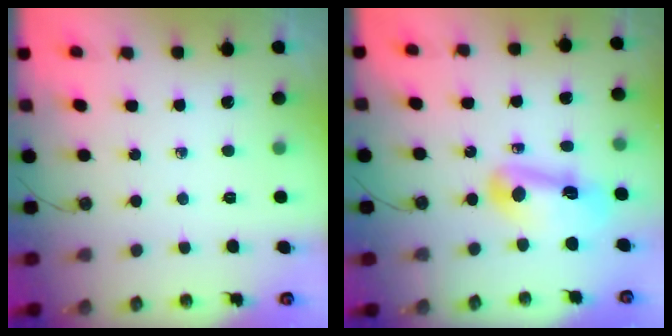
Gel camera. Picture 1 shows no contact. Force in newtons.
{"total": 12.7, "press": 12.6, "slide": 1.5}